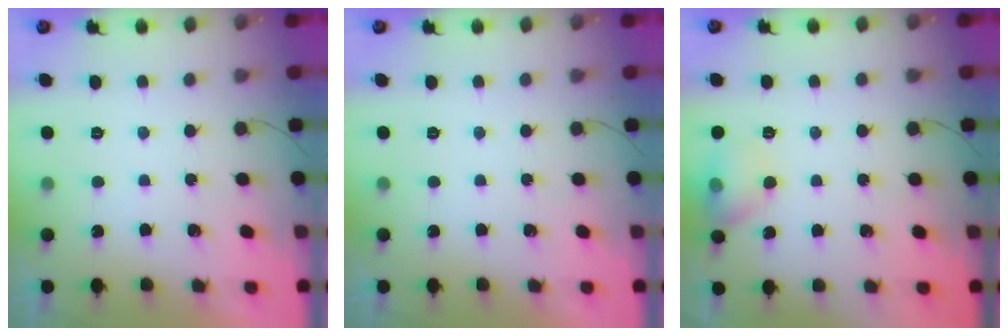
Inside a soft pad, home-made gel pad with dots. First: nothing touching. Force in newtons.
{"total": 0.0}
{"total": 8.4, "press": 8.2, "slide": 1.8}